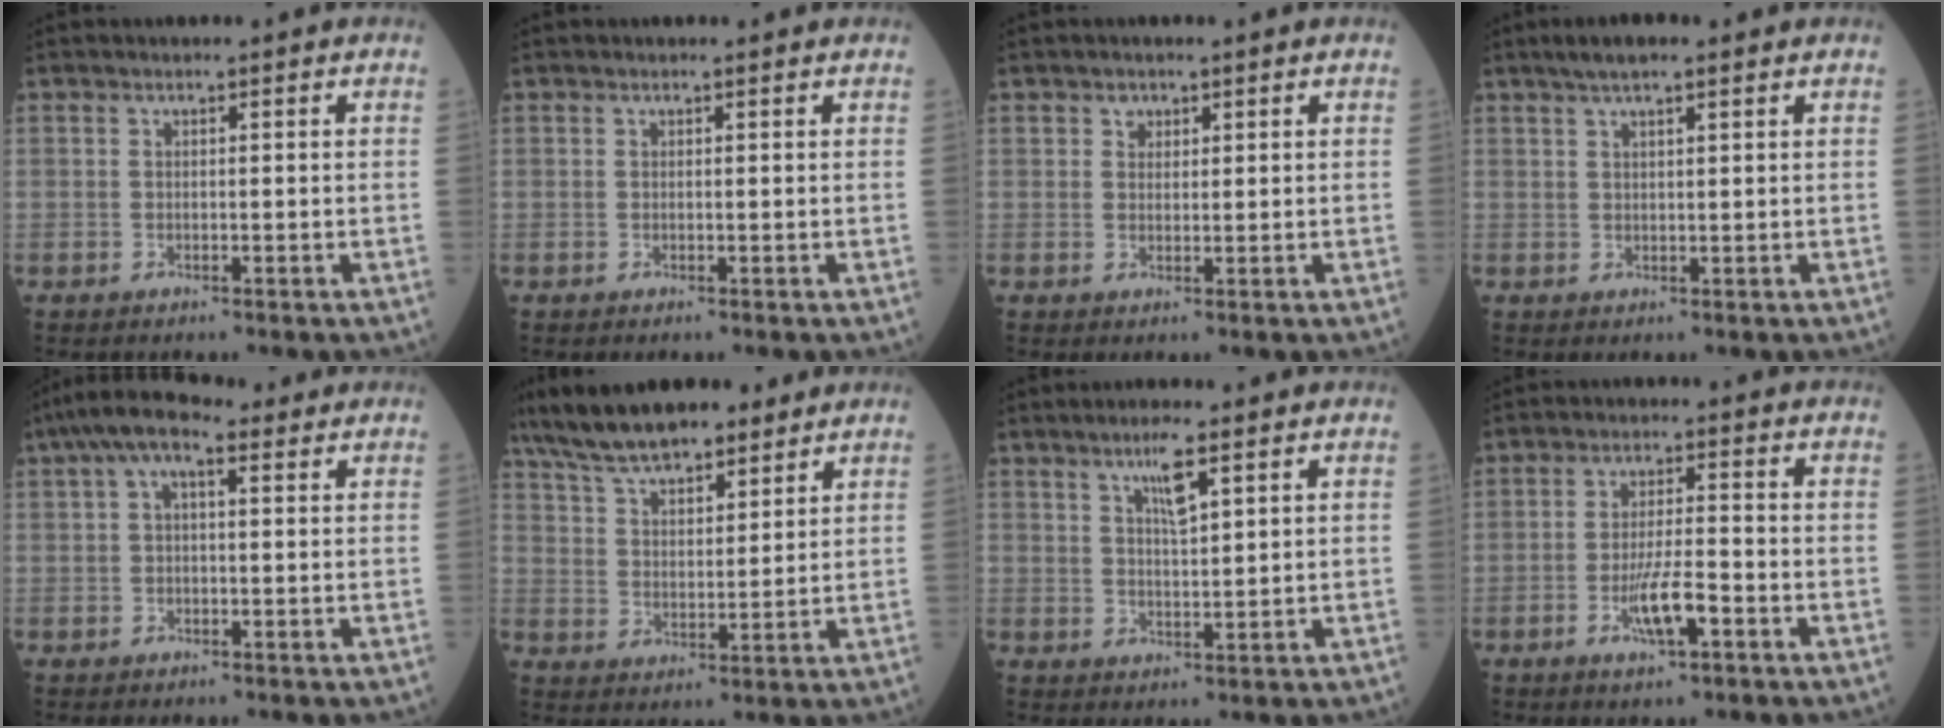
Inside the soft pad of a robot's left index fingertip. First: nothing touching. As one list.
[{"total": 0.5, "force": [0.5, 0.1, 0.0], "torque": [-0.009, 0.000, 0.009]}, {"total": 1.5, "force": [0.9, 1.2, 0.3], "torque": [-0.004, -0.002, 0.014]}, {"total": 5.0, "force": [3.6, 0.9, 3.4], "torque": [-0.063, 0.021, 0.062]}, {"total": 7.0, "force": [3.6, 2.9, 5.3], "torque": [-0.112, 0.041, 0.061]}, {"total": 13.4, "force": [10.6, 4.1, 7.0], "torque": [-0.135, 0.026, 0.191]}, {"total": 4.6, "force": [2.6, 0.8, 3.7], "torque": [-0.073, 0.001, 0.050]}, {"total": 5.8, "force": [-2.6, 1.0, 5.1], "torque": [-0.102, -0.007, -0.045]}]